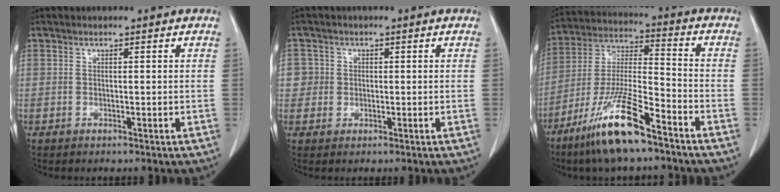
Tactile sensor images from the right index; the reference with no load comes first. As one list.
[{"total": 2.9, "force": [0.2, 2.9, 0.0], "torque": [0.017, 0.008, 0.002]}, {"total": 14.3, "force": [-9.4, 1.7, 10.7], "torque": [-0.225, -0.028, -0.178]}]